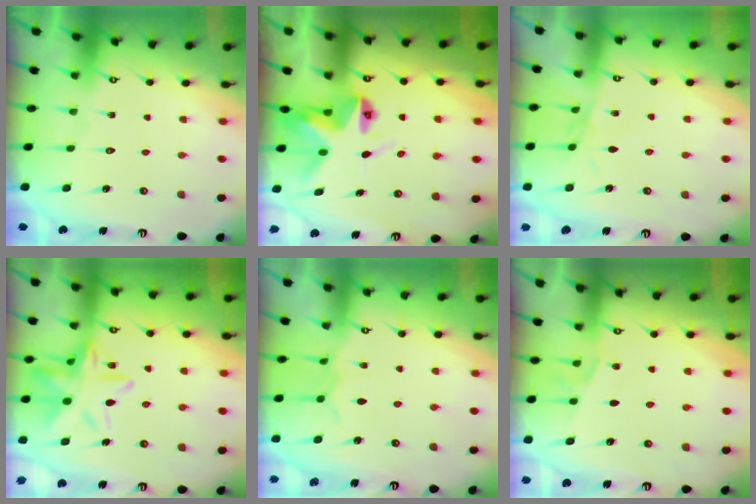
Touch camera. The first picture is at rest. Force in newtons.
{"total": 6.3, "press": 6.3, "slide": 0.5}
{"total": 2.4, "press": 2.3, "slide": 0.4}
{"total": 14.3, "press": 14.3, "slide": 0.9}
{"total": 4.7, "press": 4.7, "slide": 0.7}
{"total": 4.1, "press": 3.8, "slide": 1.5}